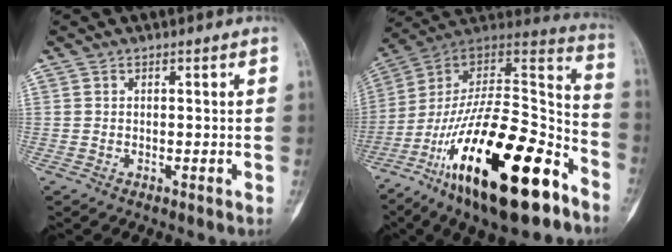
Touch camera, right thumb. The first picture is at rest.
{"total": 32.2, "force": [-17.0, 11.3, 24.8], "torque": [-0.390, 0.071, -0.276]}